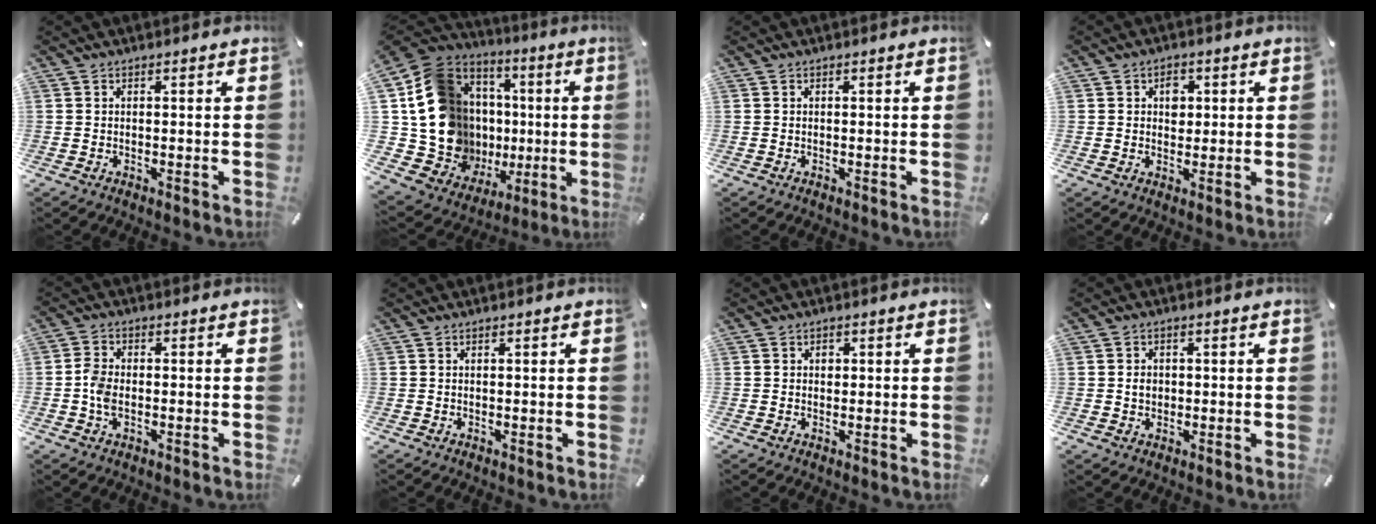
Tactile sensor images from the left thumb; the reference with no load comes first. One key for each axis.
{"total": 18.3, "fx": 0.4, "fy": 15.9, "fz": 9.1, "tx": -0.183, "ty": -0.027, "tz": 0.040}
{"total": 0.0}
{"total": 3.9, "fx": 0.8, "fy": 3.1, "fz": 2.2, "tx": -0.015, "ty": -0.004, "tz": 0.005}
{"total": 4.3, "fx": -1.0, "fy": 2.7, "fz": 3.2, "tx": -0.076, "ty": 0.000, "tz": -0.021}
{"total": 0.0}
{"total": 1.4, "fx": 0.1, "fy": 1.2, "fz": 0.6, "tx": 0.004, "ty": -0.001, "tz": -0.003}
{"total": 2.6, "fx": -0.1, "fy": 2.2, "fz": 1.4, "tx": -0.021, "ty": 0.002, "tz": -0.005}